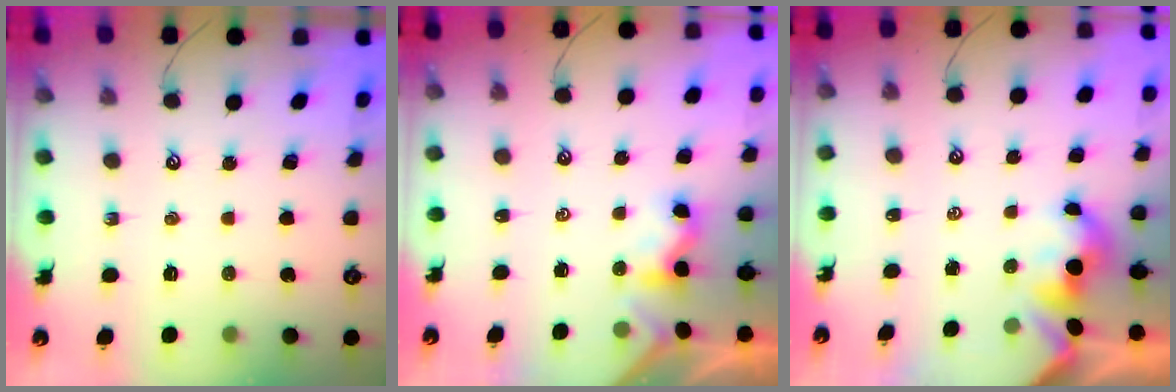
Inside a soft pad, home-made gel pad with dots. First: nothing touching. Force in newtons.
{"total": 1.2, "press": 1.1, "slide": 0.5}
{"total": 1.7, "press": 1.7, "slide": 0.2}